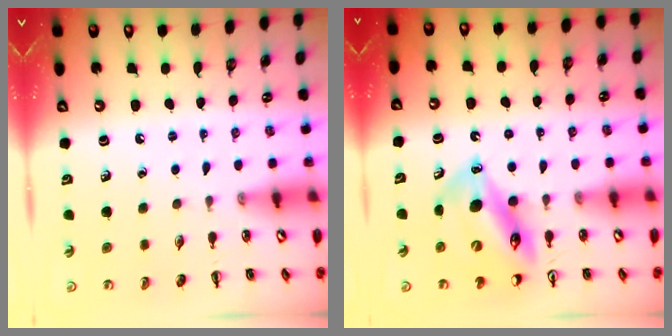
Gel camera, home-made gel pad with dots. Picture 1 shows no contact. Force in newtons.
{"total": 12.8, "press": 12.1, "slide": 4.2}